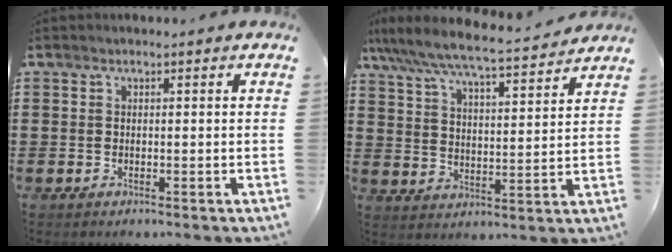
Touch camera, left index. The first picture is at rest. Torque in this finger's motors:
{"motor_torque": [1.19, -0.95, 0.40, 0.21]}